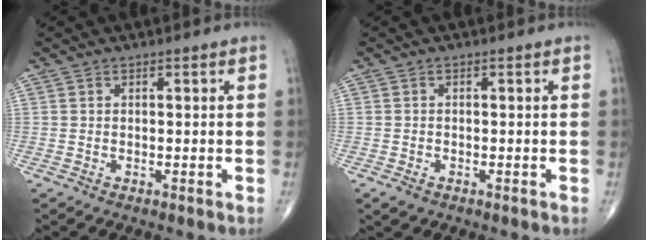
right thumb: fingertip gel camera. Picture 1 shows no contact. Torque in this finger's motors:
{"motor_torque": [0.45, 0.22, 0.05, -0.32, 0.06]}